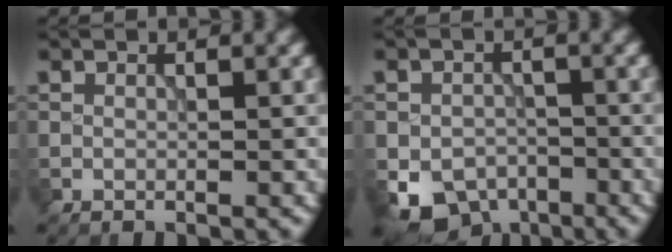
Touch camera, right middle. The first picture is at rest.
{"total": 5.7, "force": [-3.0, 4.1, 2.6], "torque": [-0.041, -0.018, -0.047]}